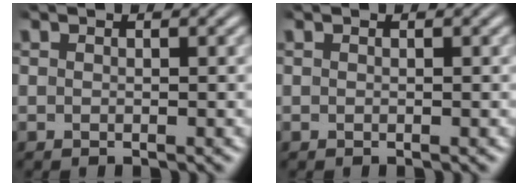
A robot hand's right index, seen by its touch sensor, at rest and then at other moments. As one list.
[{"total": 0.0}]